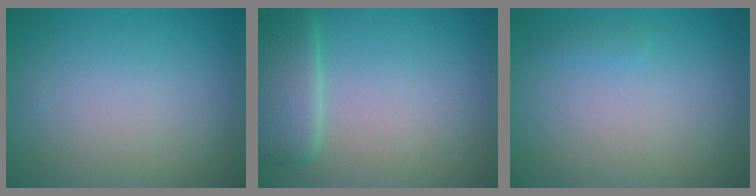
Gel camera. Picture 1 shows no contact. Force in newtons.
{"total": 3.4, "press": 2.9, "slide": 1.8}
{"total": 0.6, "press": 0.6, "slide": 0.0}